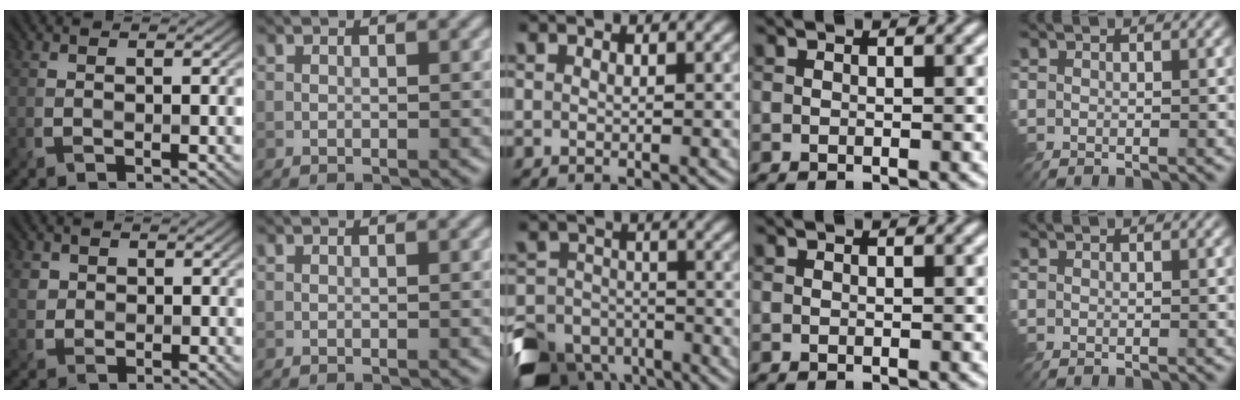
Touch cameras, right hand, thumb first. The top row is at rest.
{"thumb": {"total": 2.5, "force": [1.4, 2.0, 0.5], "torque": [-0.019, -0.003, 0.025]}, "middle": {"total": 8.6, "force": [-6.7, 4.6, 2.7], "torque": [-0.040, -0.011, -0.126]}}